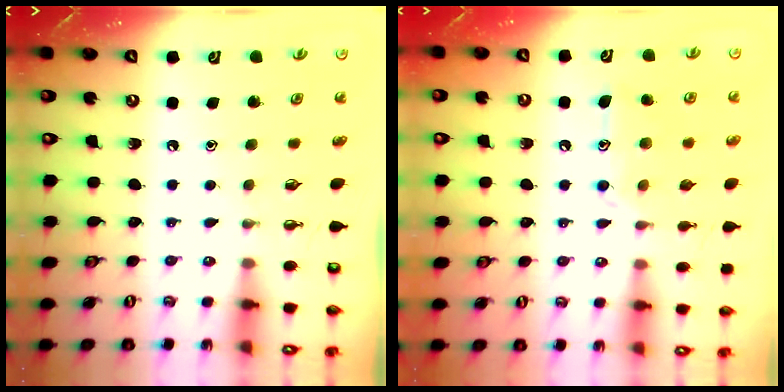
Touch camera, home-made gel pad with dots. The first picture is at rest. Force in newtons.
{"total": 13.1, "press": 13.1, "slide": 1.0}